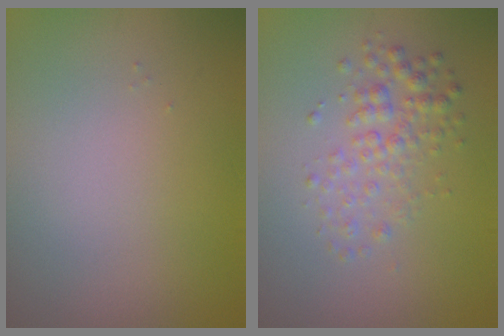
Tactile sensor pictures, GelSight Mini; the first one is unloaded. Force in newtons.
{"total": 2.5, "press": 2.5, "slide": 0.0}